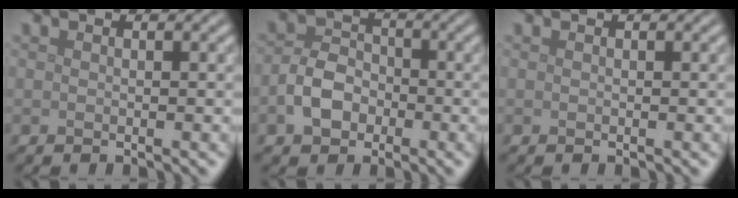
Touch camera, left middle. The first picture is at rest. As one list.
[{"total": 3.6, "force": [-1.4, 2.6, 2.0], "torque": [-0.037, 0.006, -0.031]}, {"total": 0.0}]